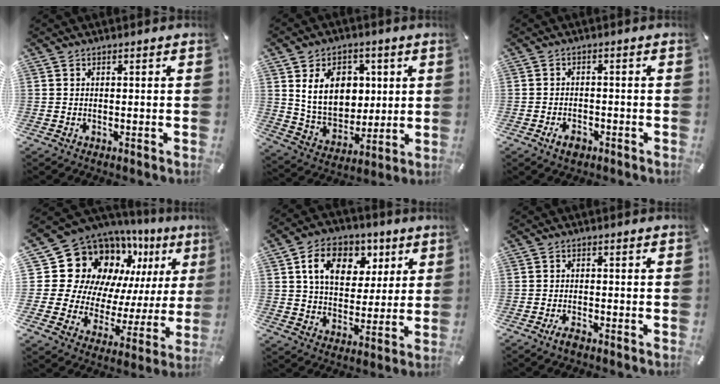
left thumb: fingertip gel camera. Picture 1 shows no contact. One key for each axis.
{"total": 13.9, "fx": 3.7, "fy": 10.9, "fz": 7.9, "tx": -0.141, "ty": -0.004, "tz": 0.071}
{"total": 3.3, "fx": -2.0, "fy": 2.0, "fz": 1.8, "tx": -0.038, "ty": 0.007, "tz": -0.038}
{"total": 17.9, "fx": 11.4, "fy": 12.1, "fz": 6.5, "tx": -0.109, "ty": -0.115, "tz": 0.229}
{"total": 12.6, "fx": 5.4, "fy": 9.5, "fz": 6.3, "tx": -0.102, "ty": -0.010, "tz": 0.097}
{"total": 2.3, "fx": -1.8, "fy": 0.8, "fz": 1.3, "tx": -0.029, "ty": 0.005, "tz": -0.035}